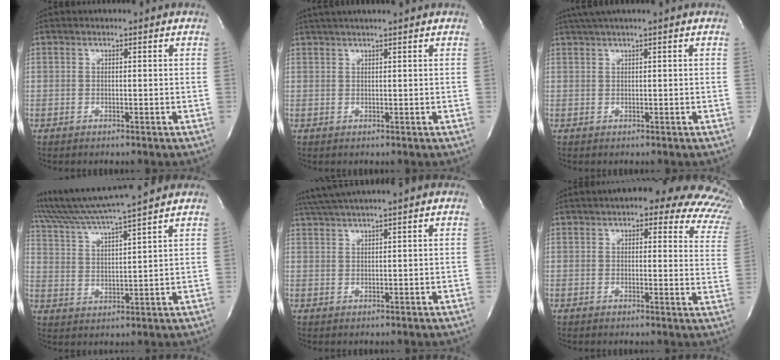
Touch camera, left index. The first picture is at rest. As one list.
[{"total": 6.7, "force": [5.7, -0.2, 3.5], "torque": [-0.059, 0.029, 0.080]}, {"total": 2.7, "force": [1.9, -0.7, 1.7], "torque": [-0.037, 0.016, 0.041]}, {"total": 12.0, "force": [10.5, -2.0, 5.4], "torque": [-0.107, 0.009, 0.183]}, {"total": 4.2, "force": [3.3, -1.4, 2.0], "torque": [-0.045, 0.012, 0.070]}, {"total": 18.7, "force": [13.7, 5.8, 11.3], "torque": [-0.124, 0.011, 0.134]}]